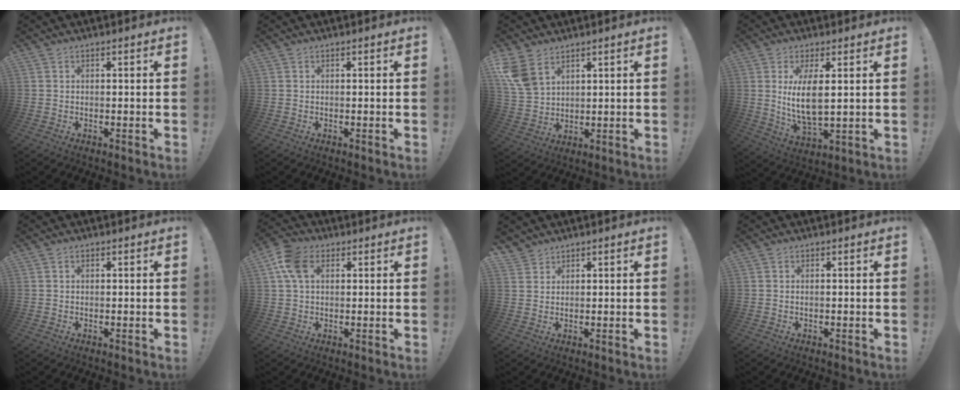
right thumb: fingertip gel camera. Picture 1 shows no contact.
{"total": 0.0}
{"total": 9.0, "force": [5.4, 5.5, 4.7], "torque": [-0.098, -0.017, 0.110]}
{"total": 9.6, "force": [2.0, 3.3, 8.7], "torque": [-0.181, -0.019, 0.033]}
{"total": 0.6, "force": [0.2, 0.5, 0.2], "torque": [-0.003, 0.002, 0.004]}
{"total": 9.3, "force": [3.1, 6.1, 6.2], "torque": [-0.112, 0.007, 0.062]}
{"total": 2.8, "force": [2.5, 1.4, 0.0], "torque": [-0.002, -0.015, 0.048]}
{"total": 0.5, "force": [-0.2, -0.4, 0.3], "torque": [-0.007, 0.000, -0.003]}